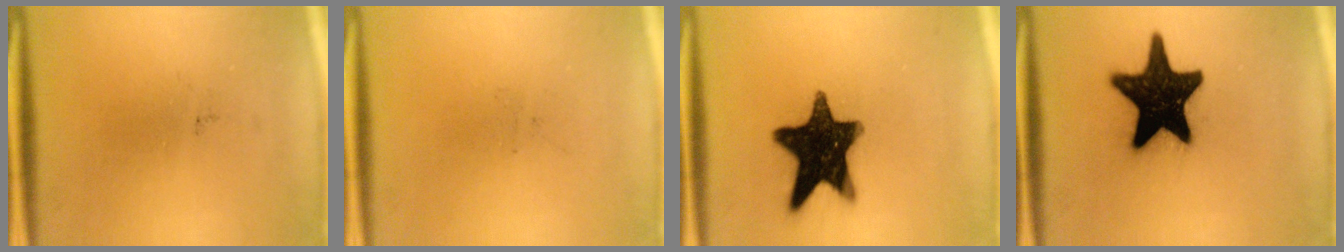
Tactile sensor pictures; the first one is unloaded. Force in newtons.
{"total": 0.0}
{"total": 16.6}
{"total": 19.7}